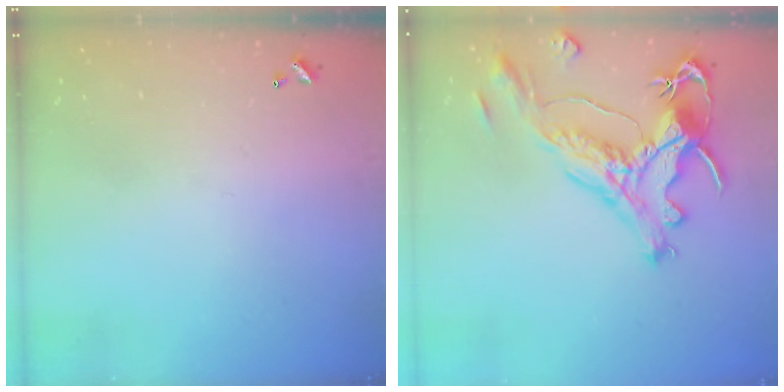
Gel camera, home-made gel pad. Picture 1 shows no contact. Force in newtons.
{"total": 2.1, "press": 1.6, "slide": 1.3}